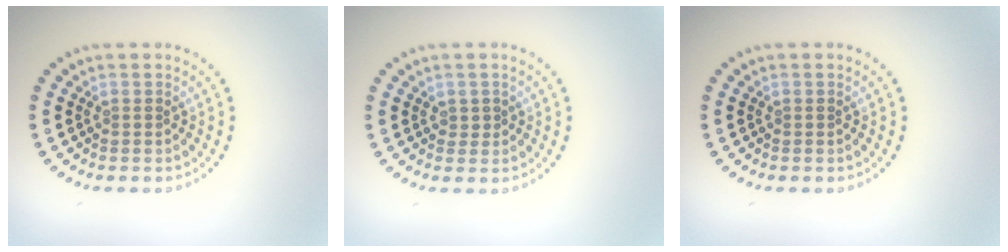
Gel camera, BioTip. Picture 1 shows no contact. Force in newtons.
{"total": 0.5, "press": 0.5, "slide": 0.2}
{"total": 0.0}